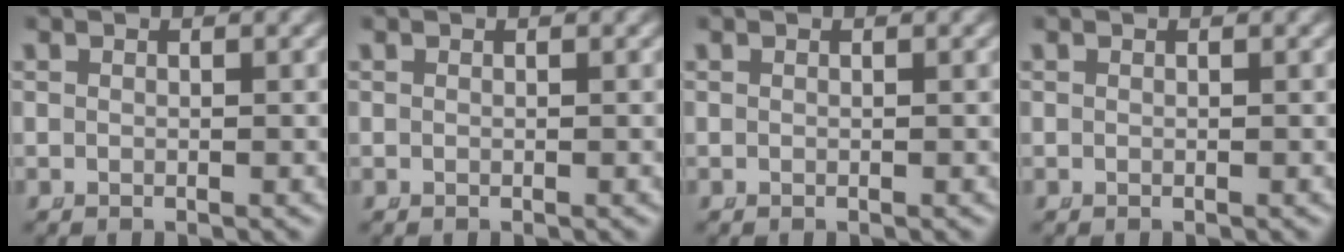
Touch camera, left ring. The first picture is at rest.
{"total": 0.0}
{"total": 0.0}
{"total": 0.0}